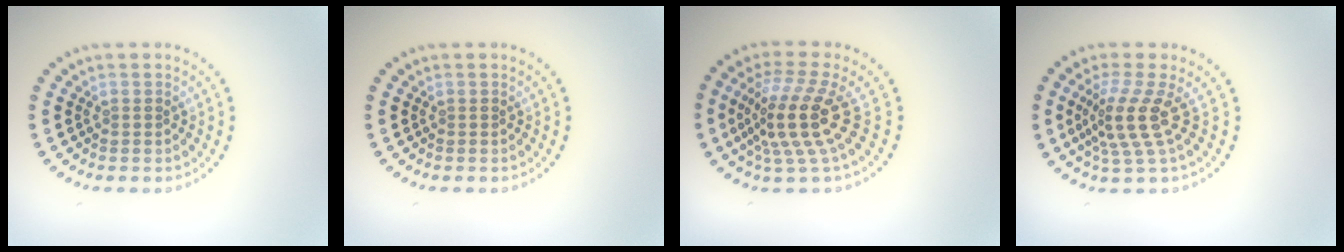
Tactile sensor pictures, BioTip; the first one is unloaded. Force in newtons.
{"total": 0.0}
{"total": 5.2, "press": 3.7, "slide": 3.6}
{"total": 3.7, "press": 2.7, "slide": 2.5}